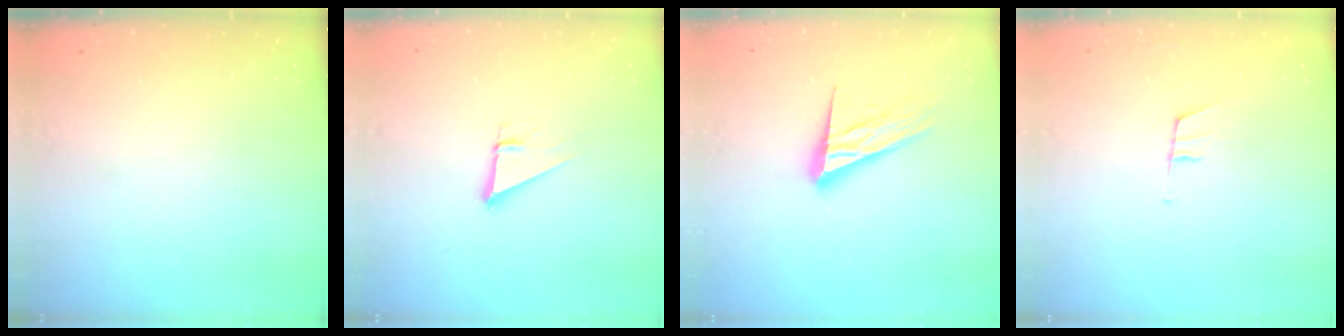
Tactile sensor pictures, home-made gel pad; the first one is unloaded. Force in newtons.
{"total": 3.6, "press": 3.6, "slide": 0.3}
{"total": 15.6, "press": 15.1, "slide": 3.7}
{"total": 7.7, "press": 7.2, "slide": 2.8}